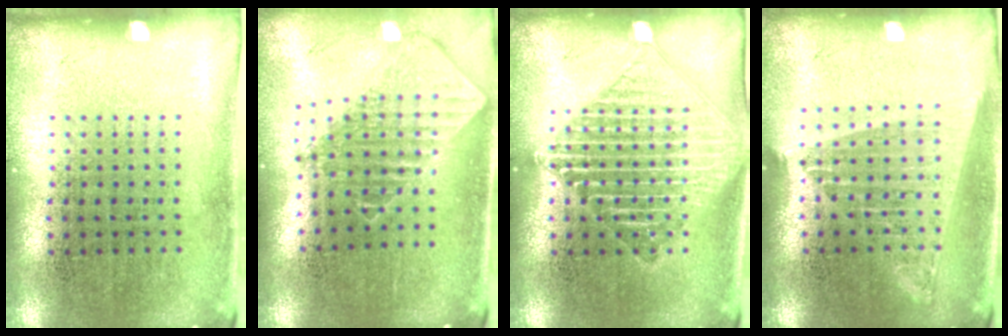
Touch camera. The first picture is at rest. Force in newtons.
{"total": 2.1, "press": 1.6, "slide": 1.3}
{"total": 3.3, "press": 3.3, "slide": 0.4}
{"total": 1.8, "press": 1.6, "slide": 0.8}